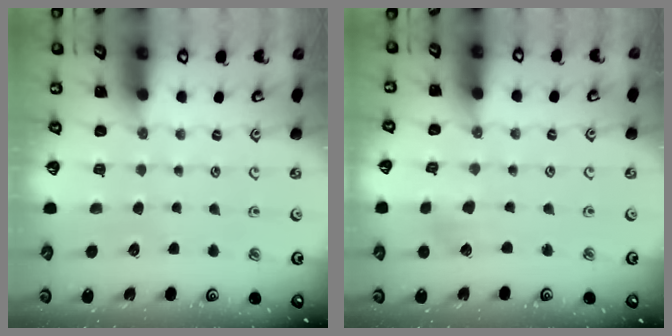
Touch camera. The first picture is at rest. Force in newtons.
{"total": 2.8, "press": 2.8, "slide": 0.5}